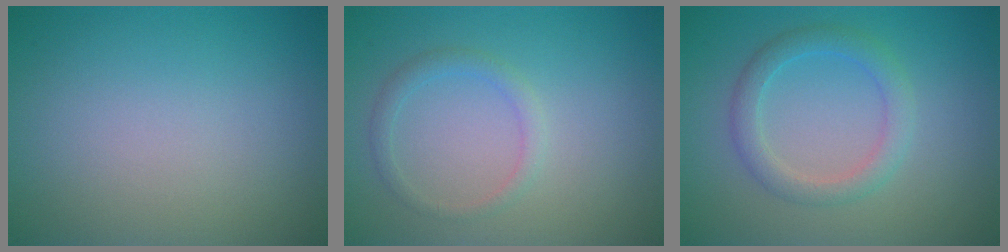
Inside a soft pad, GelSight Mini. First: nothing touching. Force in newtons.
{"total": 1.5, "press": 1.5, "slide": 0.1}
{"total": 2.6, "press": 2.6, "slide": 0.1}